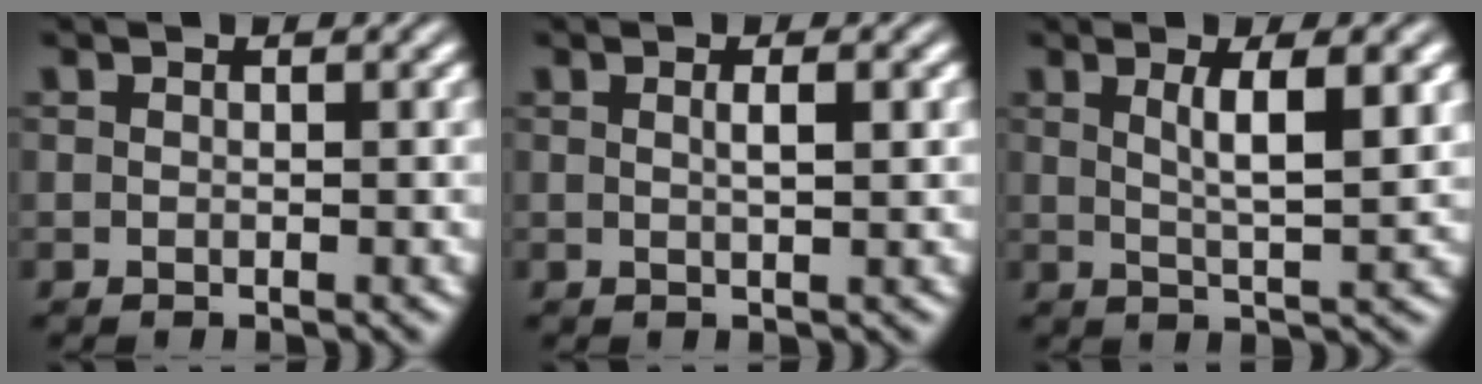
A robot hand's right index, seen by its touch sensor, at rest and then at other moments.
{"total": 1.6, "force": [0.2, -0.9, 1.2], "torque": [-0.010, -0.001, 0.007]}
{"total": 3.7, "force": [1.2, -0.9, 3.4], "torque": [-0.042, -0.004, 0.030]}